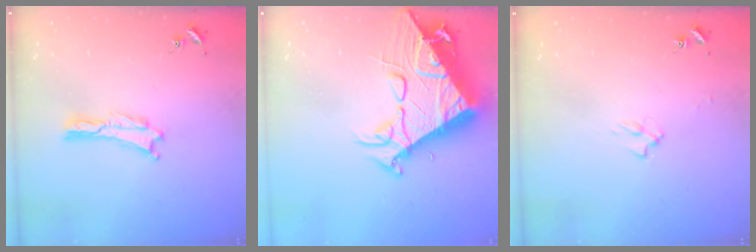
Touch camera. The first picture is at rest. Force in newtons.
{"total": 15.2, "press": 15.0, "slide": 1.9}
{"total": 2.0, "press": 2.0, "slide": 0.3}